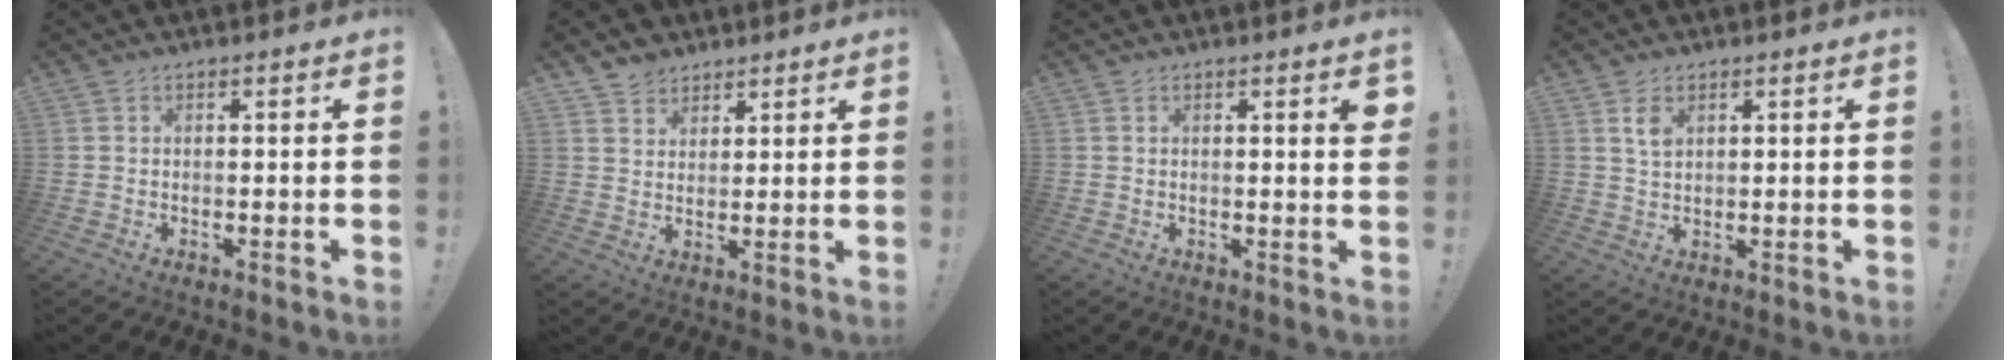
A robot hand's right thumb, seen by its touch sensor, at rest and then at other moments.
{"total": 5.0, "force": [3.9, 3.1, 0.2], "torque": [-0.005, -0.026, 0.075]}
{"total": 2.1, "force": [1.1, 0.0, 1.7], "torque": [-0.014, -0.007, 0.014]}
{"total": 4.1, "force": [2.0, 2.3, 2.7], "torque": [-0.038, -0.011, 0.034]}